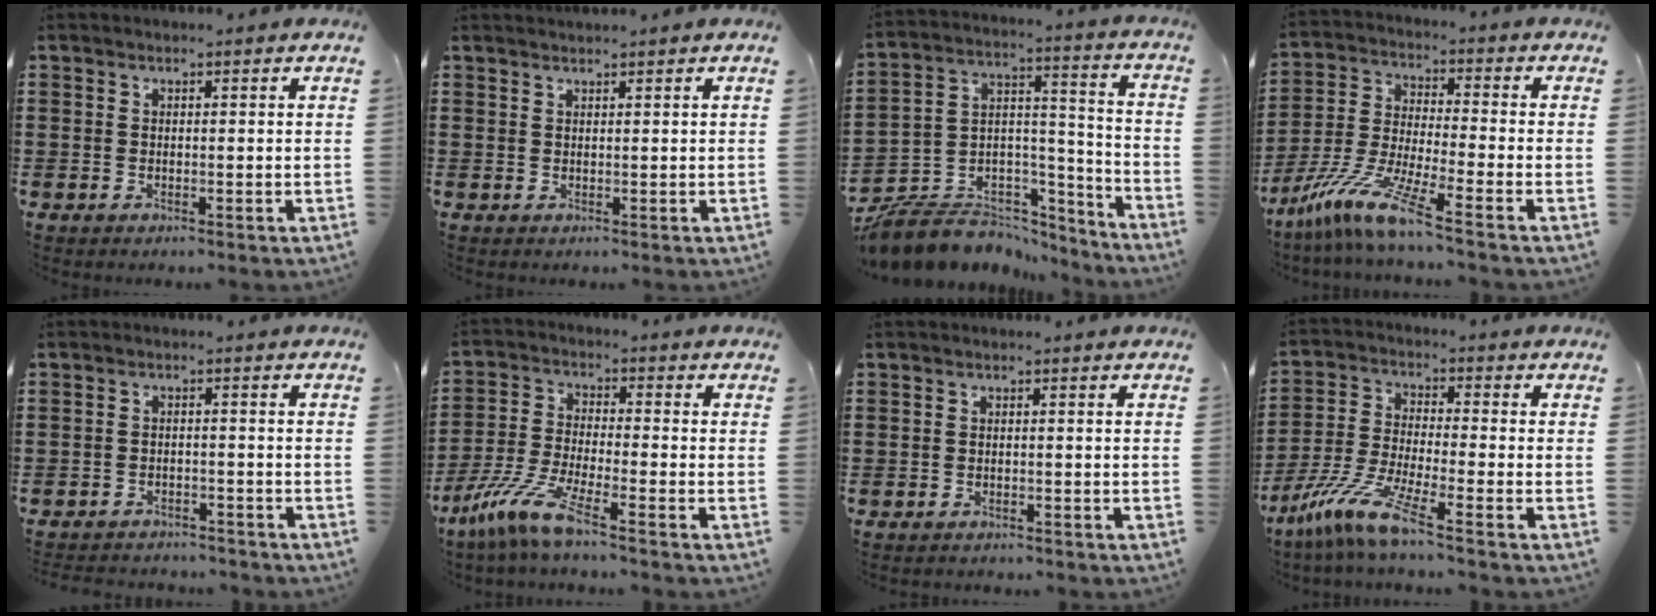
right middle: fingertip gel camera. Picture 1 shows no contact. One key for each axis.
{"total": 0.9, "fx": 0.9, "fy": -0.1, "fz": 0.0, "tx": -0.001, "ty": -0.003, "tz": 0.018}
{"total": 6.4, "fx": -5.6, "fy": 3.1, "fz": -0.5, "tx": -0.012, "ty": -0.010, "tz": -0.111}
{"total": 9.6, "fx": -7.3, "fy": 0.0, "fz": 6.2, "tx": -0.146, "ty": -0.018, "tz": -0.152}
{"total": 2.7, "fx": -2.6, "fy": 0.4, "fz": -0.2, "tx": -0.004, "ty": -0.002, "tz": -0.056}
{"total": 8.2, "fx": -6.1, "fy": 0.6, "fz": 5.4, "tx": -0.136, "ty": -0.021, "tz": -0.126}
{"total": 0.8, "fx": -0.8, "fy": 0.2, "fz": -0.2, "tx": 0.001, "ty": -0.001, "tz": -0.017}
{"total": 8.7, "fx": -6.5, "fy": 0.1, "fz": 5.8, "tx": -0.143, "ty": -0.022, "tz": -0.135}